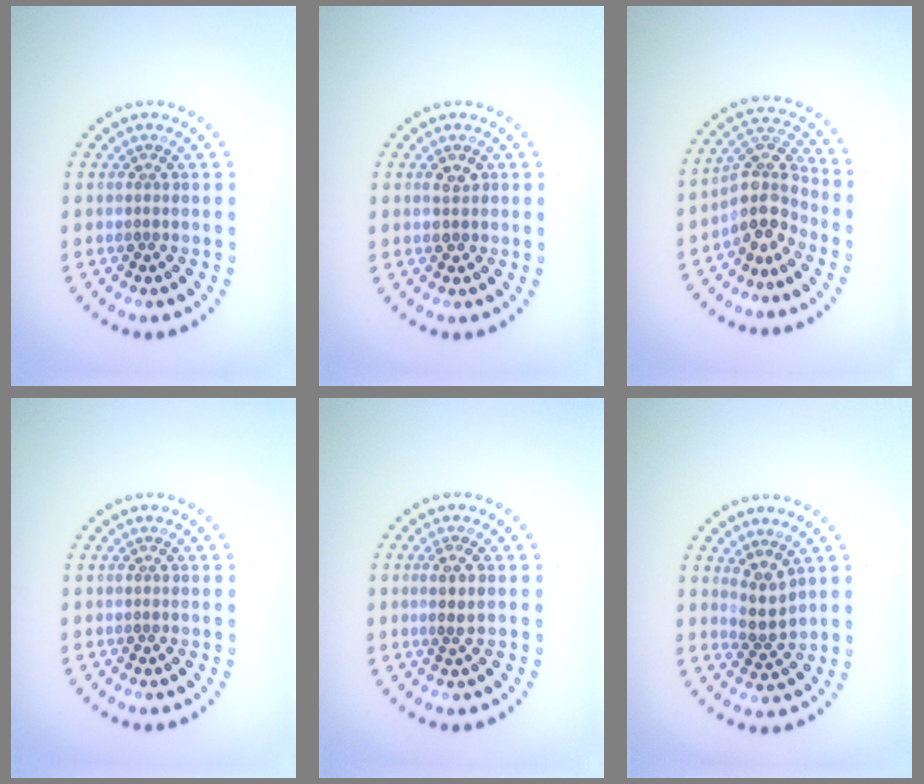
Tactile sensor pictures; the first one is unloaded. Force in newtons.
{"total": 1.5, "press": 1.5, "slide": 0.0}
{"total": 4.1, "press": 3.2, "slide": 2.6}
{"total": 0.0}
{"total": 1.3, "press": 1.1, "slide": 0.7}
{"total": 2.5, "press": 1.8, "slide": 1.8}